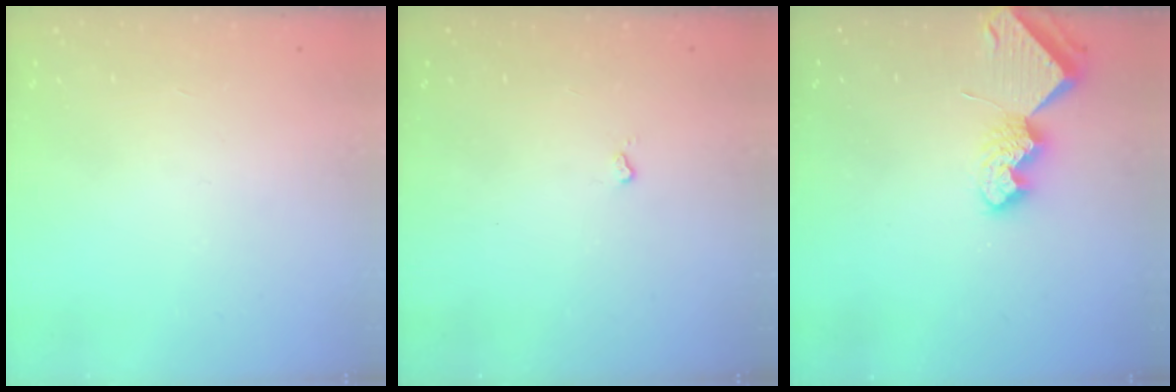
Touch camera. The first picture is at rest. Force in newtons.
{"total": 2.6, "press": 2.6, "slide": 0.4}
{"total": 7.3, "press": 7.2, "slide": 0.9}